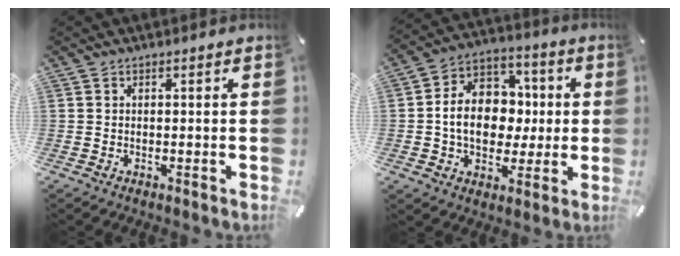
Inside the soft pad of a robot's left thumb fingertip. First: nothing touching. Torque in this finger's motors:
{"motor_torque": [0.86, 0.44, 1.15, 0.00, 0.43]}